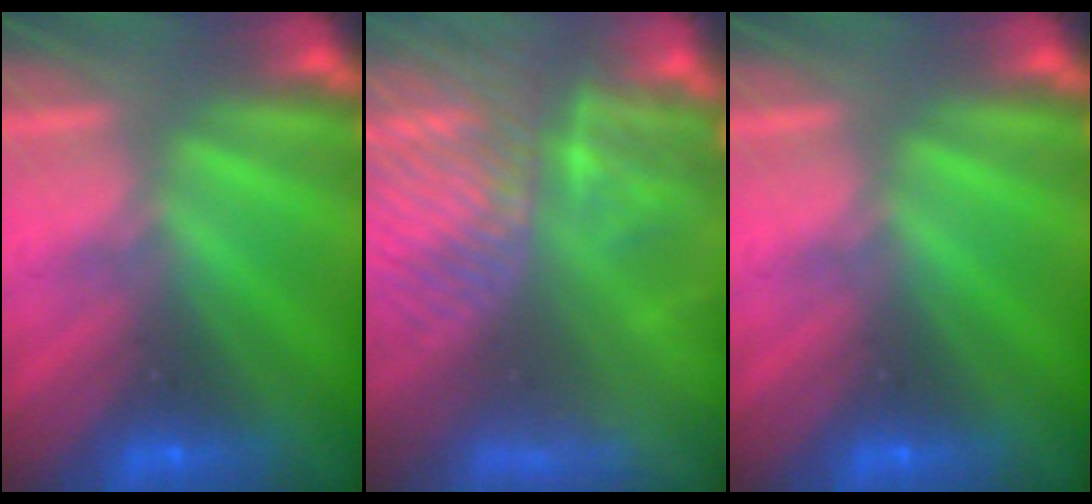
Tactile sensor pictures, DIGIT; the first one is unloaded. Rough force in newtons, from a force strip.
{"total": 6.6}
{"total": 0.0}